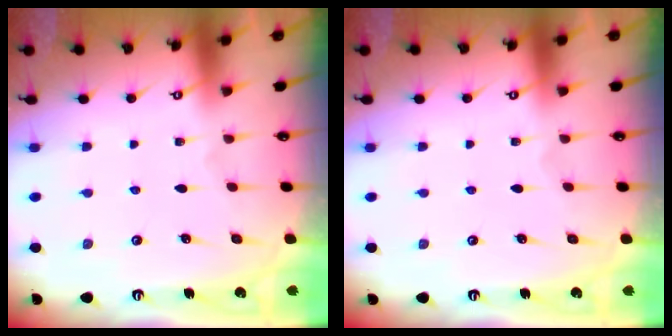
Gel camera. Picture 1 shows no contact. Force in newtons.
{"total": 0.0}